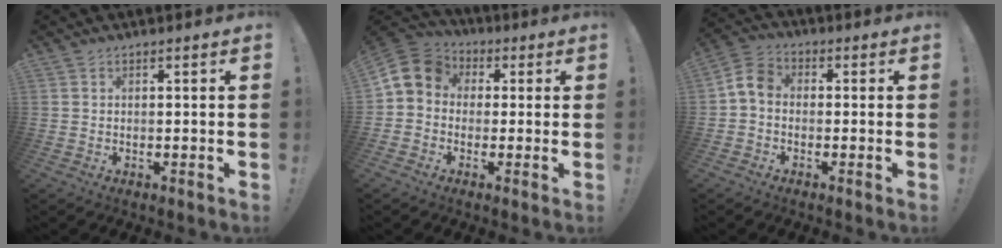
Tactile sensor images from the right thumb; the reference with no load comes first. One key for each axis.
{"total": 9.0, "fx": 0.9, "fy": 7.7, "fz": 4.6, "tx": -0.091, "ty": 0.012, "tz": 0.024}
{"total": 6.5, "fx": -0.7, "fy": 4.7, "fz": 4.5, "tx": -0.095, "ty": 0.017, "tz": -0.005}